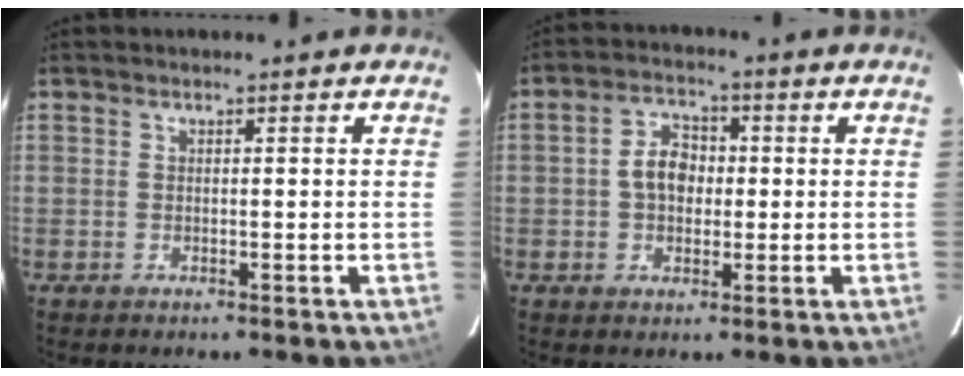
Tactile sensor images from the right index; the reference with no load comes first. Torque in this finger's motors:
{"motor_torque": [0.13, -0.03, 0.15, 0.07]}